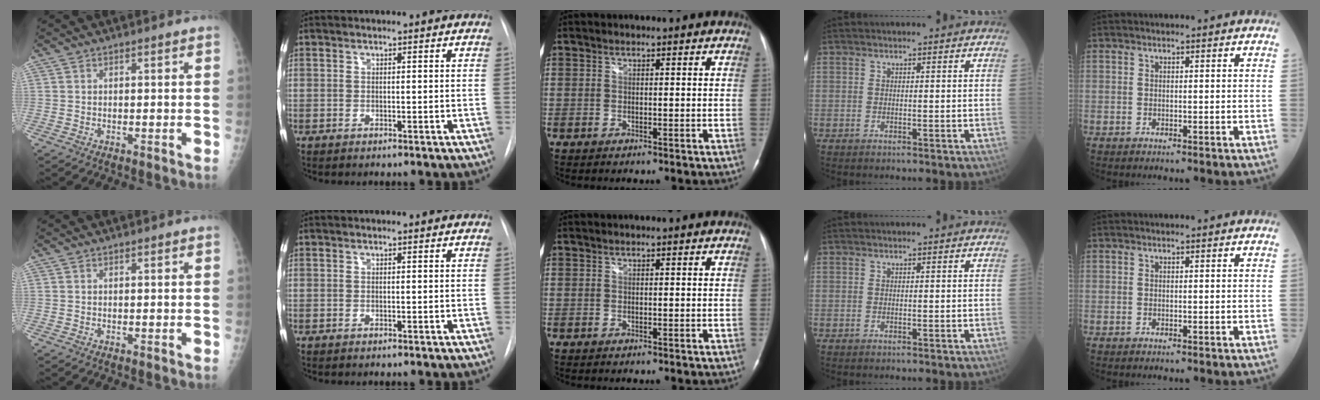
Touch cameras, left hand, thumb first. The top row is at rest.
{}